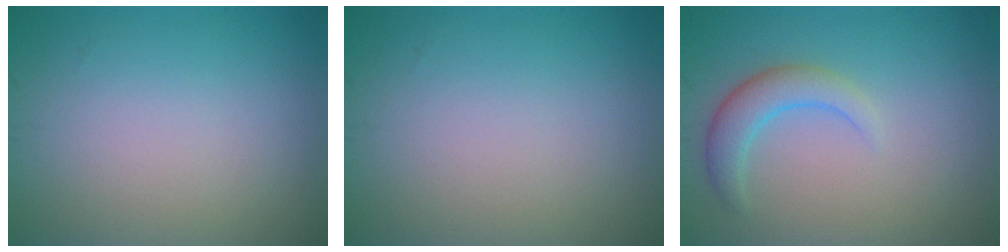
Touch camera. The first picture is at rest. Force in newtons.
{"total": 0.0}
{"total": 2.9, "press": 2.9, "slide": 0.1}